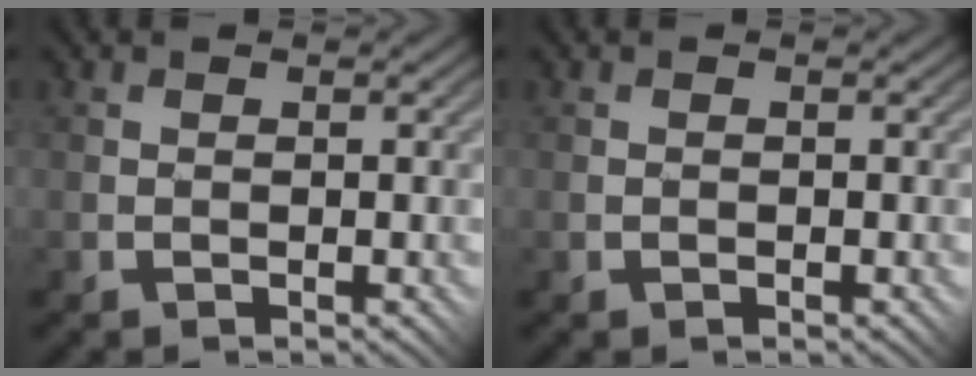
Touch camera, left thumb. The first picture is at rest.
{"total": 0.0}